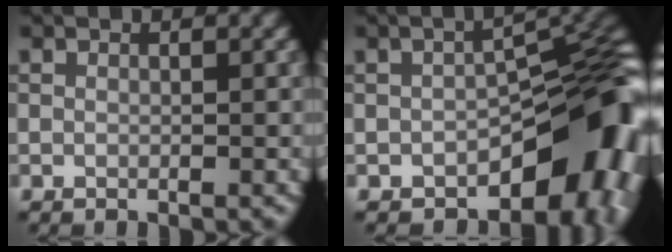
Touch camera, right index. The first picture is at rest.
{"total": 13.9, "force": [-5.5, 7.5, 10.3], "torque": [-0.090, -0.015, -0.079]}